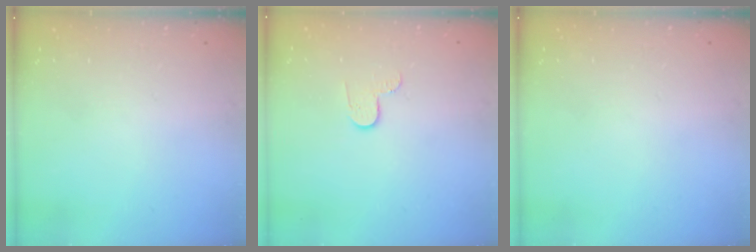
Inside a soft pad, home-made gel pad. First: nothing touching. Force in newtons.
{"total": 4.6, "press": 4.6, "slide": 0.5}
{"total": 0.0}